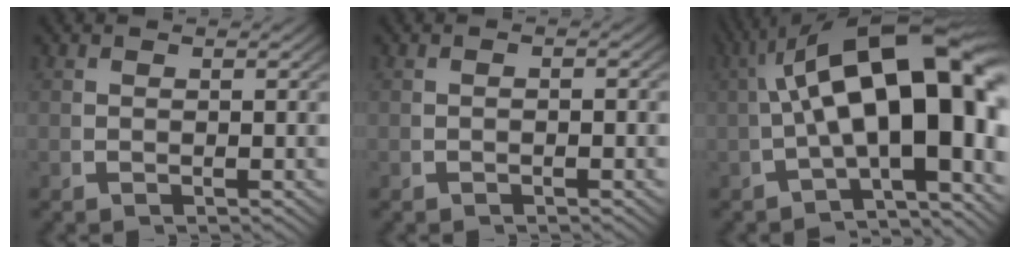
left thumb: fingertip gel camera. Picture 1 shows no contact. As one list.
[{"total": 0.6, "force": [-0.5, 0.2, 0.3], "torque": [-0.004, 0.002, -0.010]}, {"total": 19.0, "force": [-0.1, 9.3, 16.6], "torque": [-0.252, -0.039, 0.022]}]